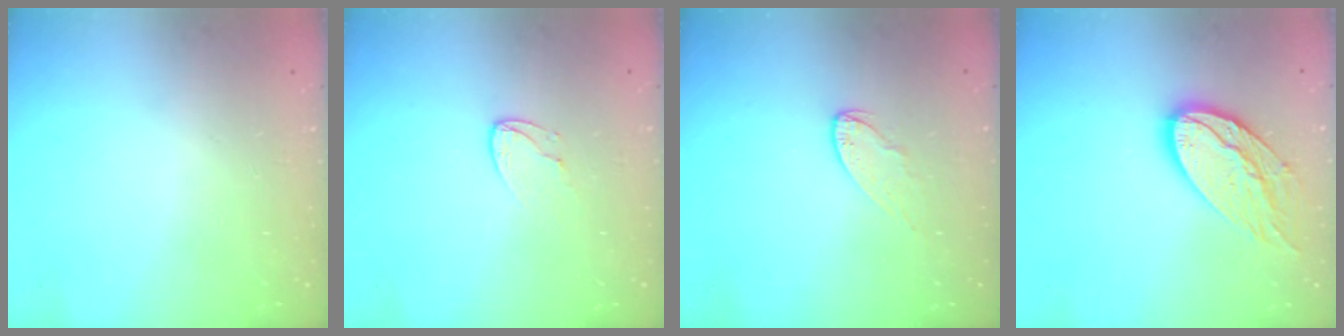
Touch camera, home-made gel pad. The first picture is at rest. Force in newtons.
{"total": 4.9, "press": 4.9, "slide": 0.5}
{"total": 5.5, "press": 5.5, "slide": 0.4}
{"total": 15.1, "press": 15.1, "slide": 1.3}